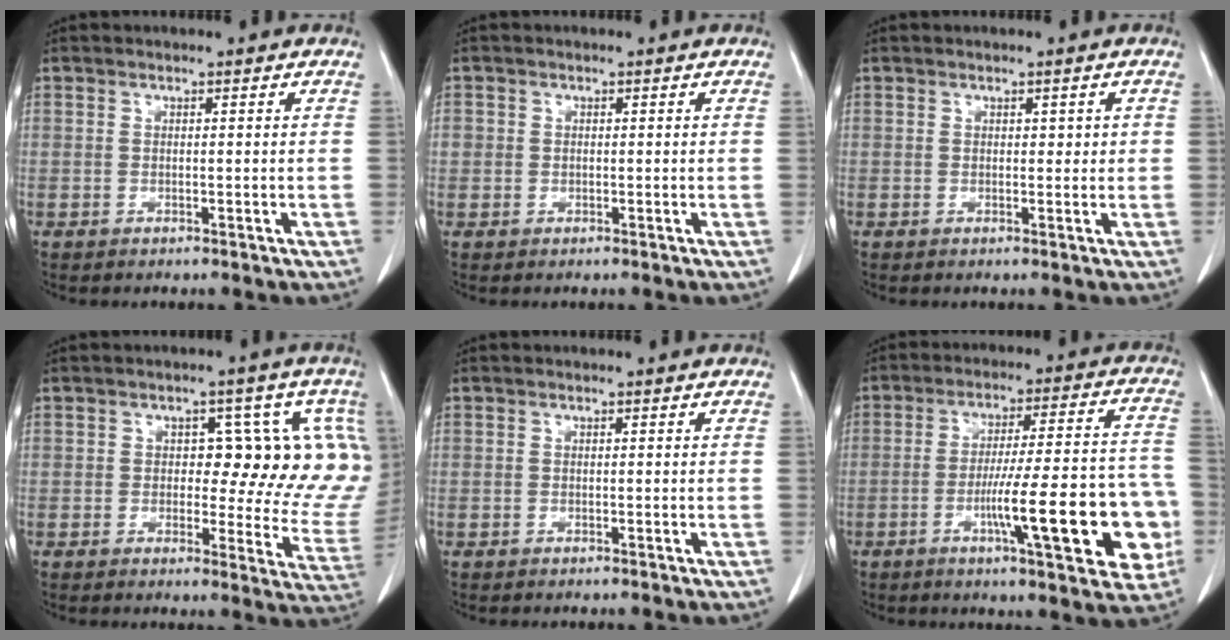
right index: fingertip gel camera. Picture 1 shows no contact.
{"total": 1.5, "force": [0.0, 1.4, 0.4], "torque": [-0.002, 0.010, 0.002]}
{"total": 1.4, "force": [0.4, 0.8, 1.1], "torque": [-0.008, 0.005, 0.005]}
{"total": 12.4, "force": [3.0, 6.4, 10.2], "torque": [-0.099, 0.012, 0.031]}
{"total": 0.0}
{"total": 17.2, "force": [-5.3, 2.5, 16.2], "torque": [-0.196, 0.023, -0.066]}